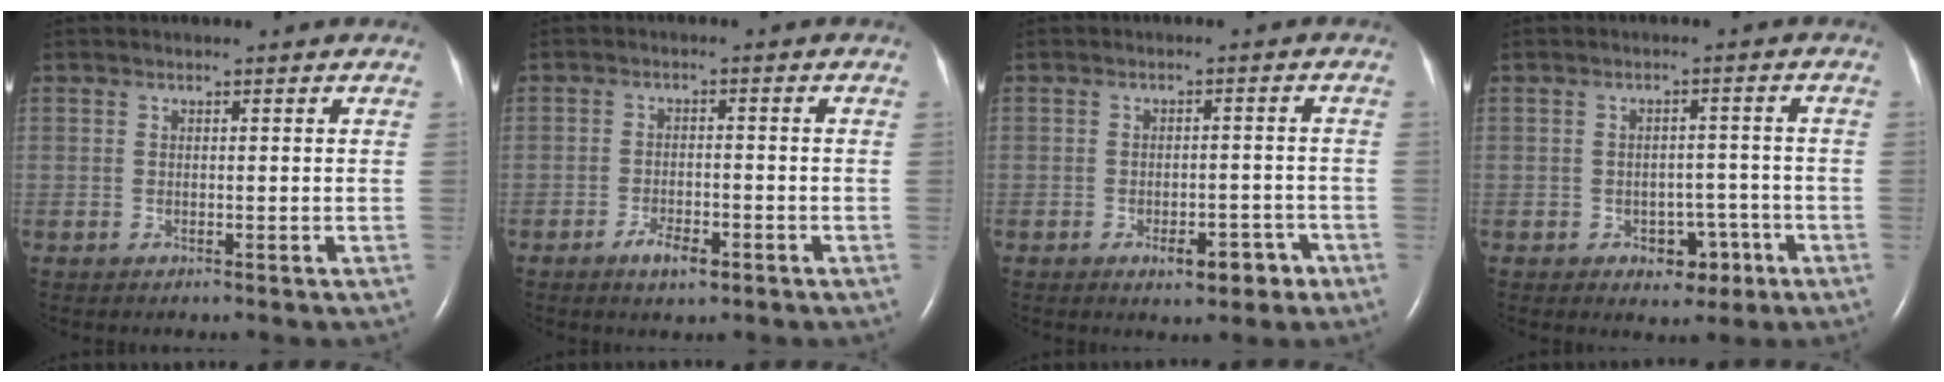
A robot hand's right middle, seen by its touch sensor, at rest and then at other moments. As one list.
[{"total": 3.6, "force": [-2.2, 1.3, 2.5], "torque": [-0.046, 0.002, -0.038]}, {"total": 4.7, "force": [-2.8, 2.2, 3.2], "torque": [-0.032, 0.008, -0.031]}, {"total": 4.6, "force": [-2.3, 3.1, 2.5], "torque": [-0.028, 0.013, -0.024]}]